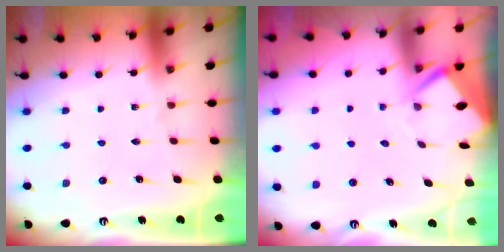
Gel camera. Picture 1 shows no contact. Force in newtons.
{"total": 3.3, "press": 3.3, "slide": 0.3}